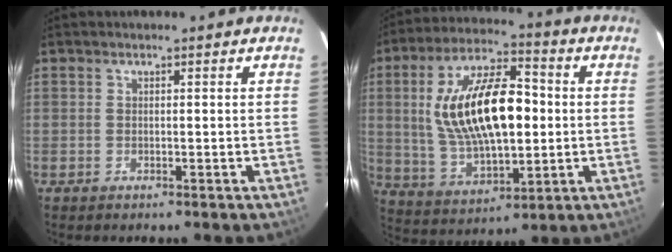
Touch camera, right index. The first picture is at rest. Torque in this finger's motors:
{"motor_torque": [1.56, 0.33, 1.05, 0.21]}